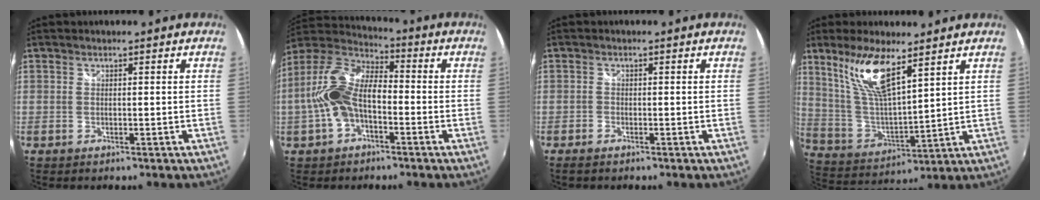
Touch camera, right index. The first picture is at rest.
{"total": 13.1, "force": [-2.7, 7.1, 10.7], "torque": [-0.224, 0.022, -0.053]}
{"total": 1.5, "force": [-1.2, 0.7, 0.6], "torque": [-0.017, -0.001, -0.024]}
{"total": 13.0, "force": [8.1, 3.0, 9.7], "torque": [-0.186, 0.004, 0.172]}